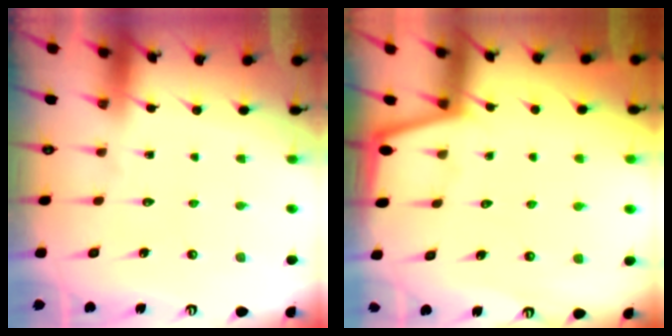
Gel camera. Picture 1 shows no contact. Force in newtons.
{"total": 1.3, "press": 1.2, "slide": 0.2}